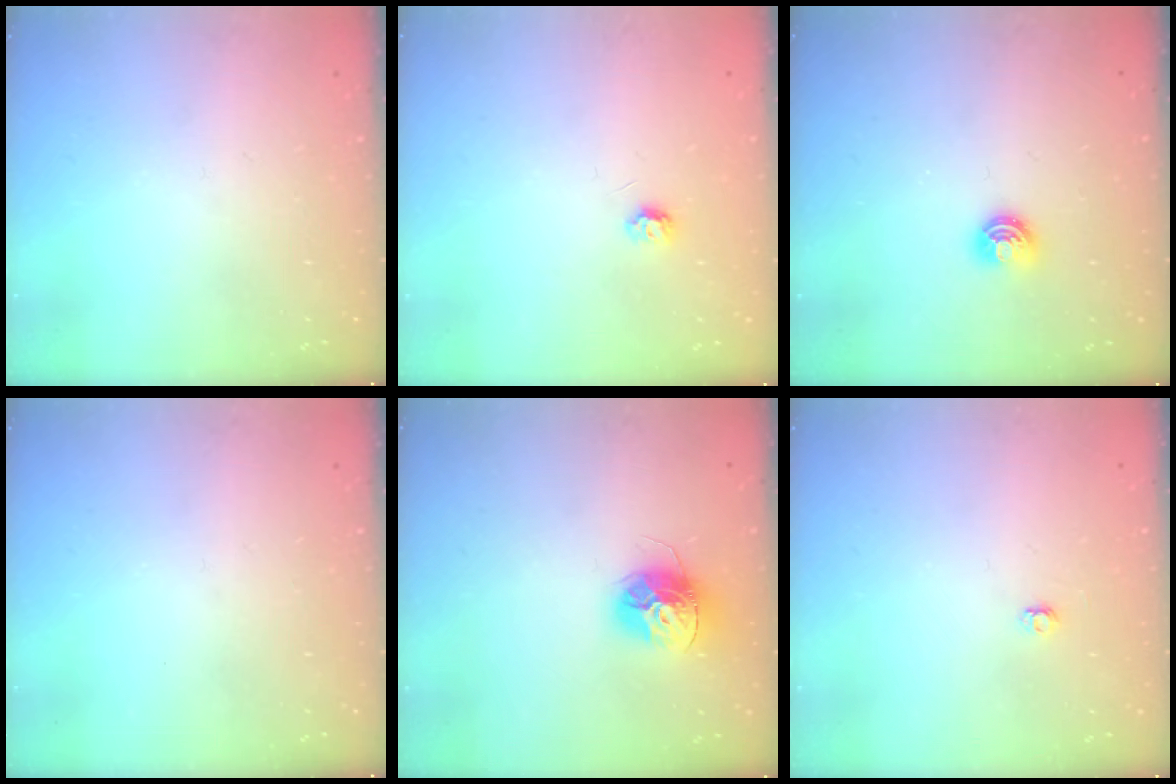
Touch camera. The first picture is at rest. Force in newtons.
{"total": 4.2, "press": 4.1, "slide": 0.4}
{"total": 5.7, "press": 5.7, "slide": 0.7}
{"total": 0.0}
{"total": 13.4, "press": 13.4, "slide": 1.2}
{"total": 2.9, "press": 2.9, "slide": 0.3}